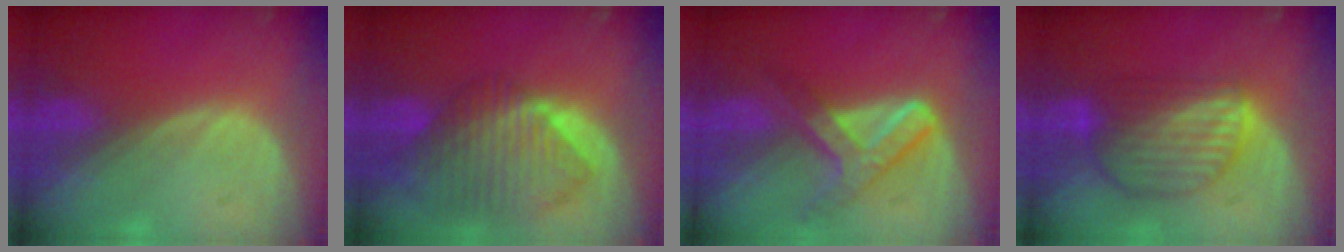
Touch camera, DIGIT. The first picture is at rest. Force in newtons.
{"total": 10.3, "press": 8.9, "slide": 5.1}
{"total": 7.3, "press": 6.2, "slide": 3.8}
{"total": 8.5, "press": 7.6, "slide": 3.9}